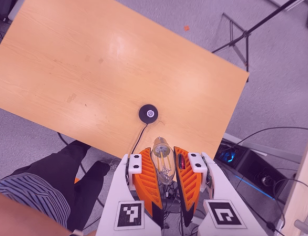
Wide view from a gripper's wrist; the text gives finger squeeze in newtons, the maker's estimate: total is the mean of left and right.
{"total": 20.3, "left": 25.5, "right": 15.2}